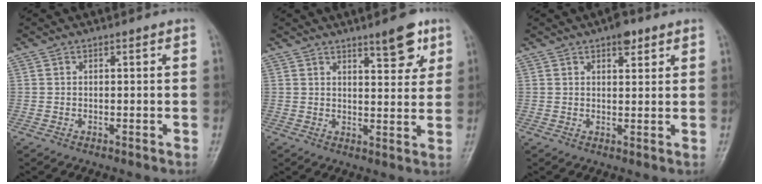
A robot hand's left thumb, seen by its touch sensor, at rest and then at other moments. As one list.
[{"total": 7.0, "force": [4.5, 2.3, 4.8], "torque": [-0.047, -0.027, 0.059]}, {"total": 3.8, "force": [2.4, 1.7, 2.4], "torque": [-0.021, -0.010, 0.034]}]